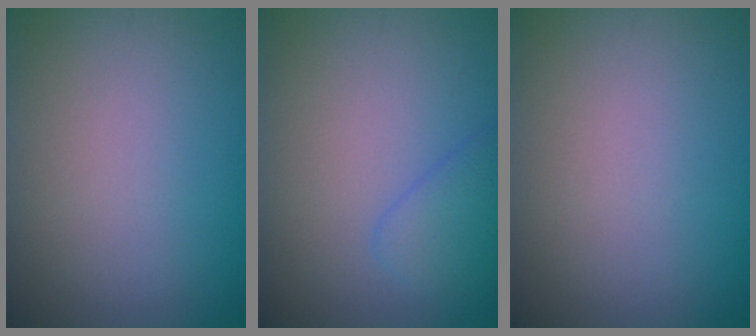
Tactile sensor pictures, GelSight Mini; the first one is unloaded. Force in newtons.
{"total": 2.2, "press": 2.1, "slide": 0.2}
{"total": 0.0}